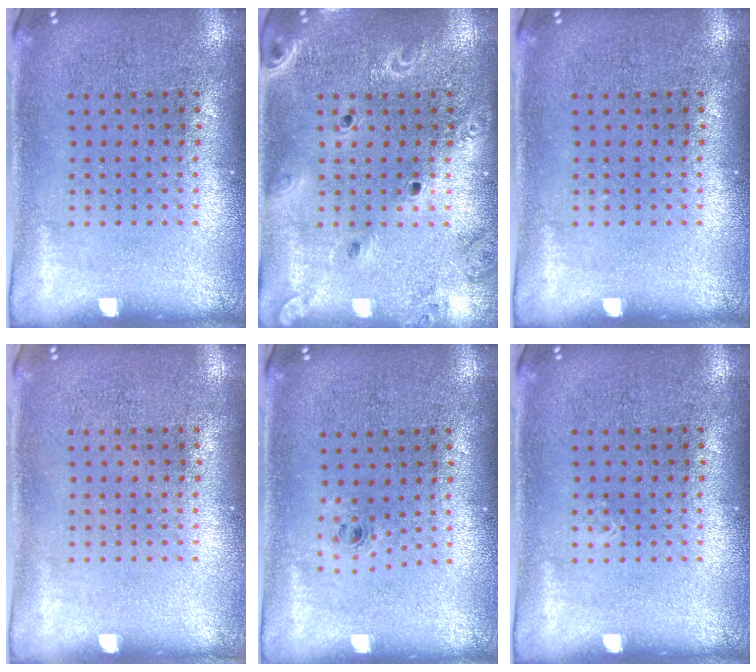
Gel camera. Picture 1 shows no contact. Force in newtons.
{"total": 2.0, "press": 1.9, "slide": 0.7}
{"total": 0.0}
{"total": 0.0}
{"total": 0.7, "press": 0.3, "slide": 0.6}
{"total": 0.0}